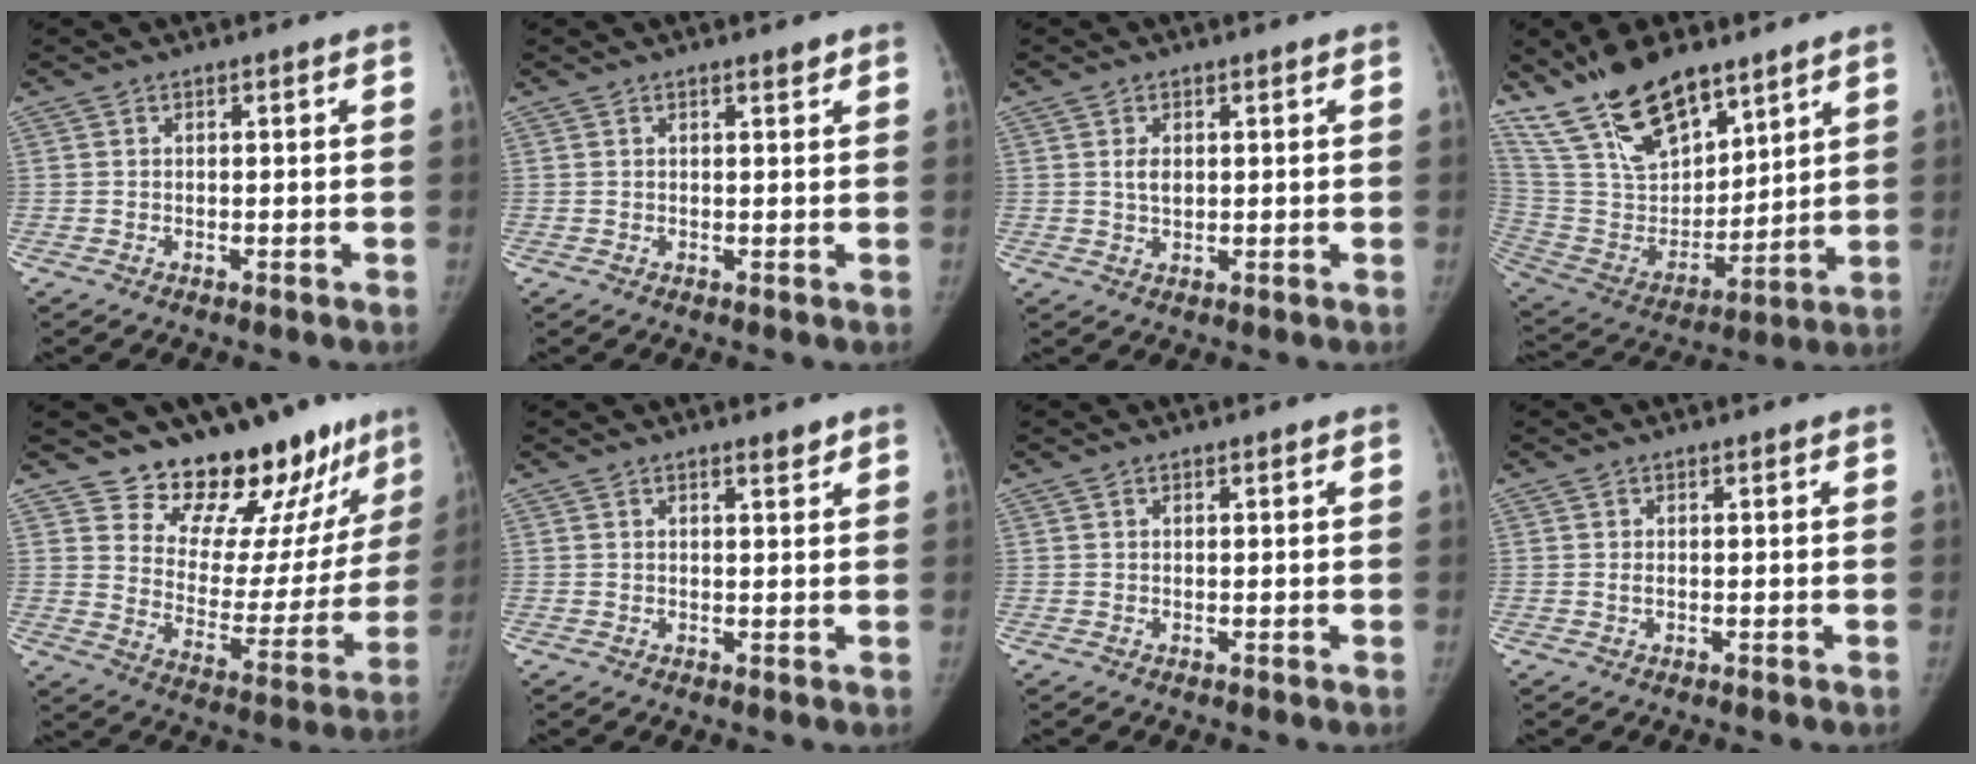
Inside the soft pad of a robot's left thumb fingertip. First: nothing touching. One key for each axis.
{"total": 0.9, "fx": 0.7, "fy": 0.2, "fz": 0.5, "tx": -0.003, "ty": -0.005, "tz": 0.010}
{"total": 2.7, "fx": 0.7, "fy": 1.8, "fz": 1.9, "tx": -0.028, "ty": -0.005, "tz": 0.014}
{"total": 20.9, "fx": 15.1, "fy": 9.1, "fz": 11.1, "tx": -0.166, "ty": -0.063, "tz": 0.288}
{"total": 18.9, "fx": 16.1, "fy": 6.8, "fz": 7.1, "tx": -0.036, "ty": -0.136, "tz": 0.227}
{"total": 1.2, "fx": 1.0, "fy": 0.4, "fz": 0.7, "tx": -0.002, "ty": -0.007, "tz": 0.014}
{"total": 0.0}
{"total": 0.6, "fx": 0.1, "fy": 0.4, "fz": 0.5, "tx": -0.014, "ty": -0.002, "tz": 0.000}